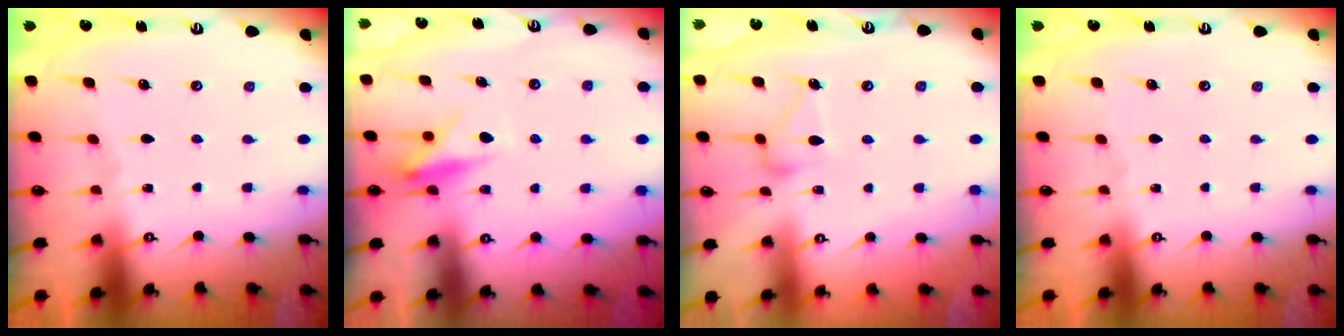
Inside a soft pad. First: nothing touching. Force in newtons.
{"total": 9.5, "press": 9.5, "slide": 0.4}
{"total": 11.7, "press": 11.7, "slide": 0.5}
{"total": 0.0}